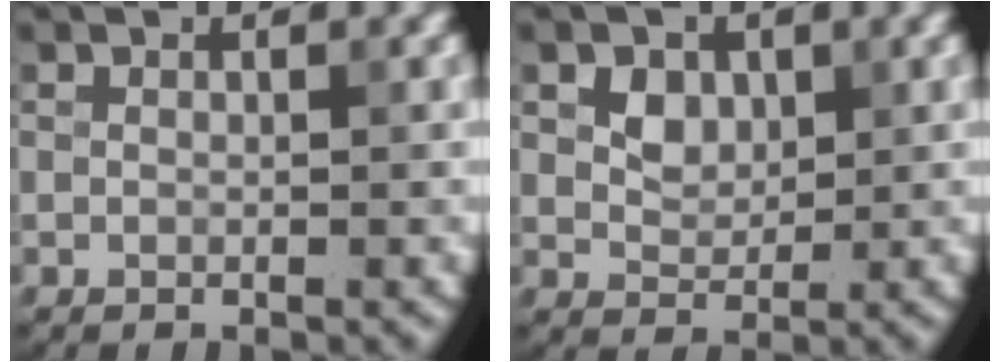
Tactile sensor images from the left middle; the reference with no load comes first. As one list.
[{"total": 2.3, "force": [0.7, 1.8, 1.3], "torque": [-0.028, -0.007, 0.021]}]